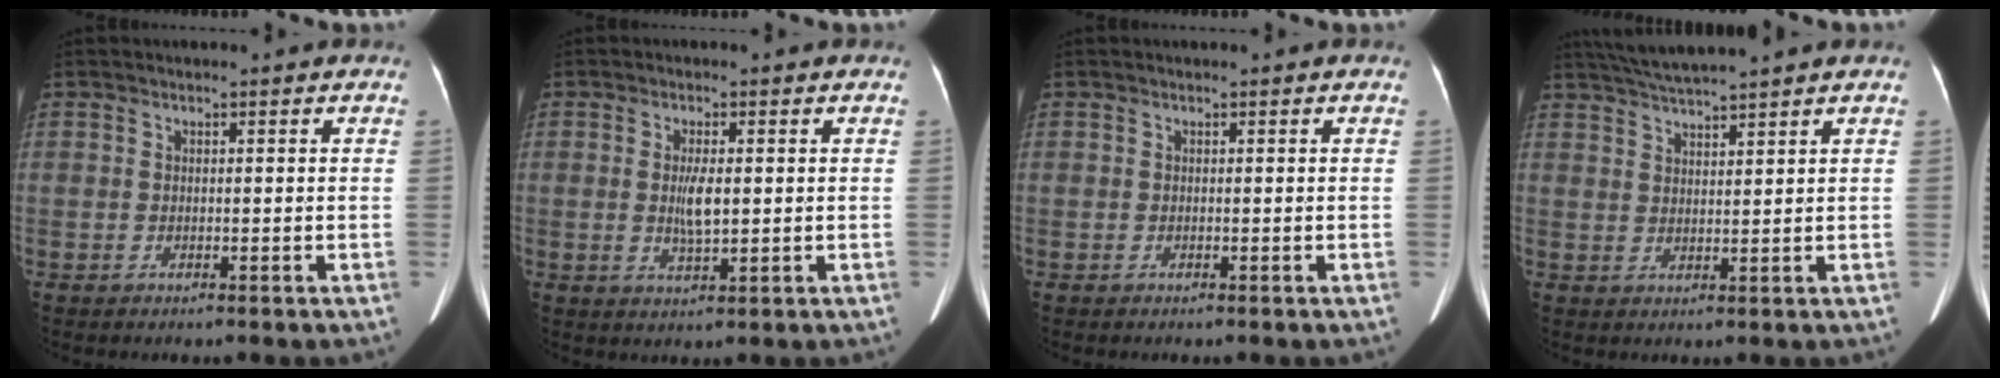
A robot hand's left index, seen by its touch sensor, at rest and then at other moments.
{"total": 3.9, "force": [0.1, 0.9, 3.8], "torque": [-0.076, -0.001, 0.004]}
{"total": 0.0}
{"total": 6.8, "force": [6.2, -1.0, 2.7], "torque": [-0.055, 0.023, 0.109]}